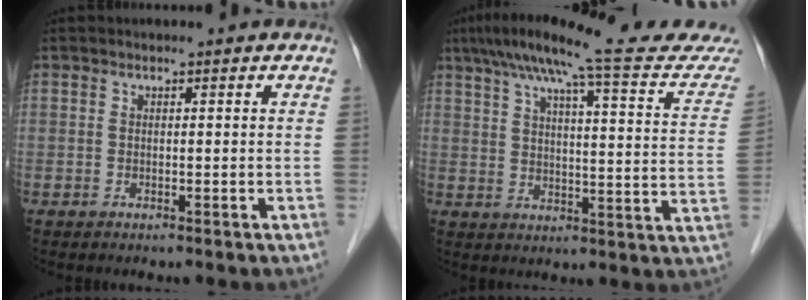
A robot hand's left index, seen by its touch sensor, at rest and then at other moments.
{"total": 22.3, "force": [19.9, 0.8, 10.1], "torque": [-0.153, -0.019, 0.253]}